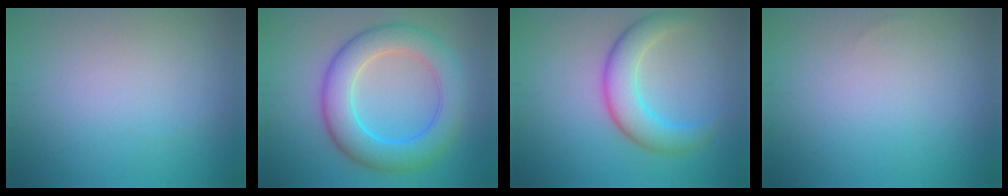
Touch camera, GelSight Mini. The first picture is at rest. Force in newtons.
{"total": 7.4, "press": 7.4, "slide": 0.1}
{"total": 4.9, "press": 4.9, "slide": 0.4}
{"total": 0.0}